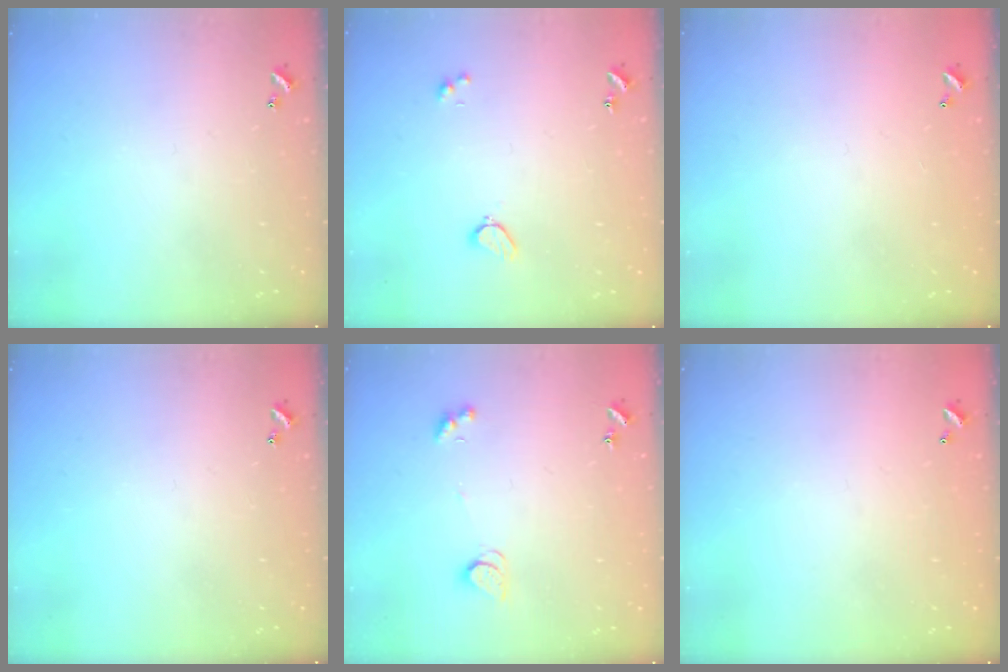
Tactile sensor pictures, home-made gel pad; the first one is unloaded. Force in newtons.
{"total": 2.0, "press": 1.9, "slide": 0.6}
{"total": 2.8, "press": 2.8, "slide": 0.1}
{"total": 0.0}
{"total": 2.1, "press": 2.1, "slide": 0.4}
{"total": 2.9, "press": 2.9, "slide": 0.1}